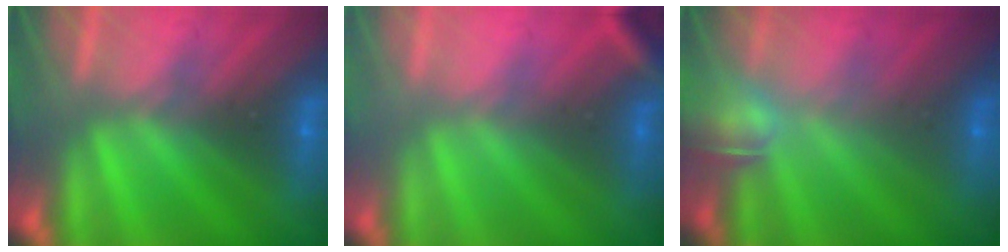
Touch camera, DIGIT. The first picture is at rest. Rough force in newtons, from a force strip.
{"total": 2.5}
{"total": 6.8}